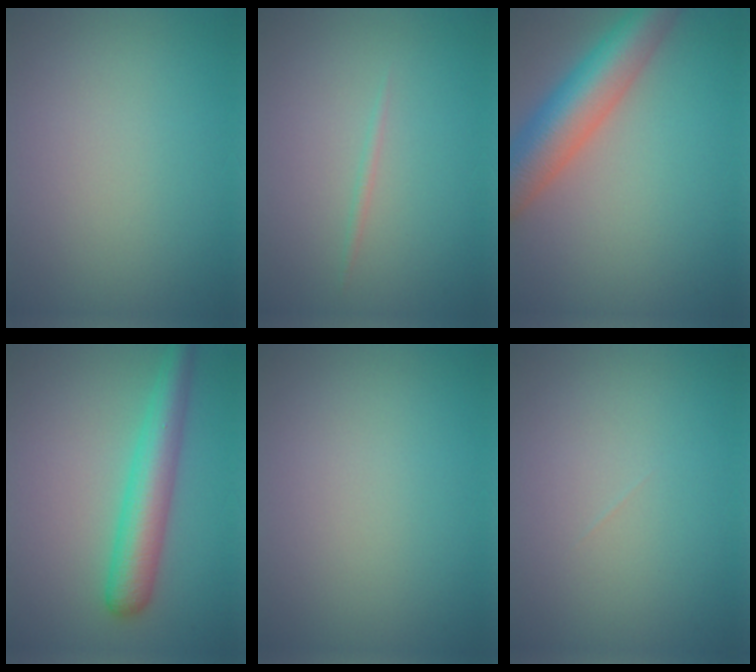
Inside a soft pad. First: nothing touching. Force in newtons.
{"total": 0.6, "press": 0.6, "slide": 0.0}
{"total": 8.0, "press": 8.0, "slide": 0.3}
{"total": 5.1, "press": 5.1, "slide": 0.1}
{"total": 0.0}
{"total": 0.0}